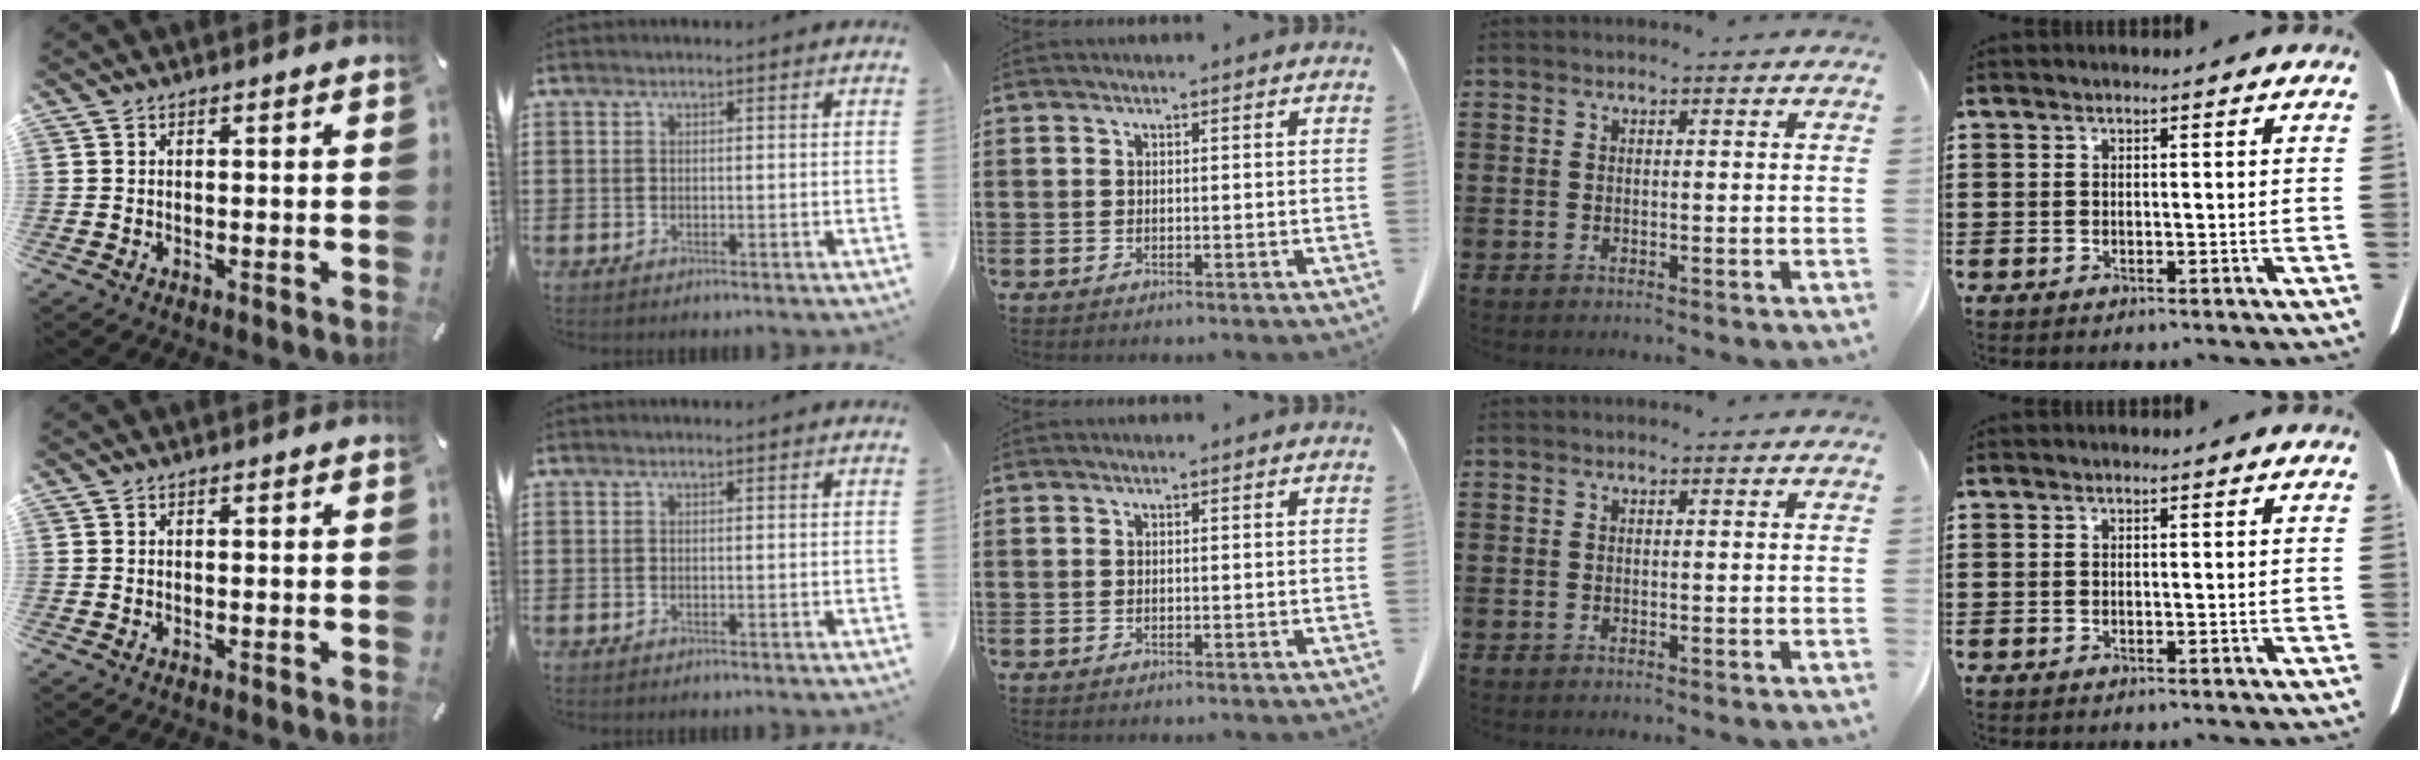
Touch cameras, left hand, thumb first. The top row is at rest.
{}